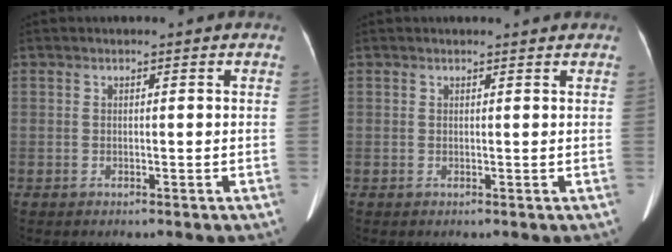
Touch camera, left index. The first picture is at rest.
{"total": 1.1, "force": [1.1, 0.1, 0.0], "torque": [-0.010, 0.001, 0.011]}